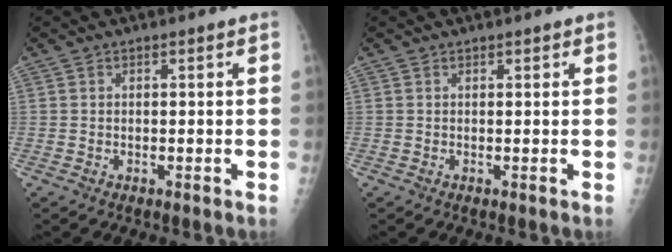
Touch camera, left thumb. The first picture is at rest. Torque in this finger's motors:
{"motor_torque": [0.15, -0.02, -0.14, -0.04, -0.05]}